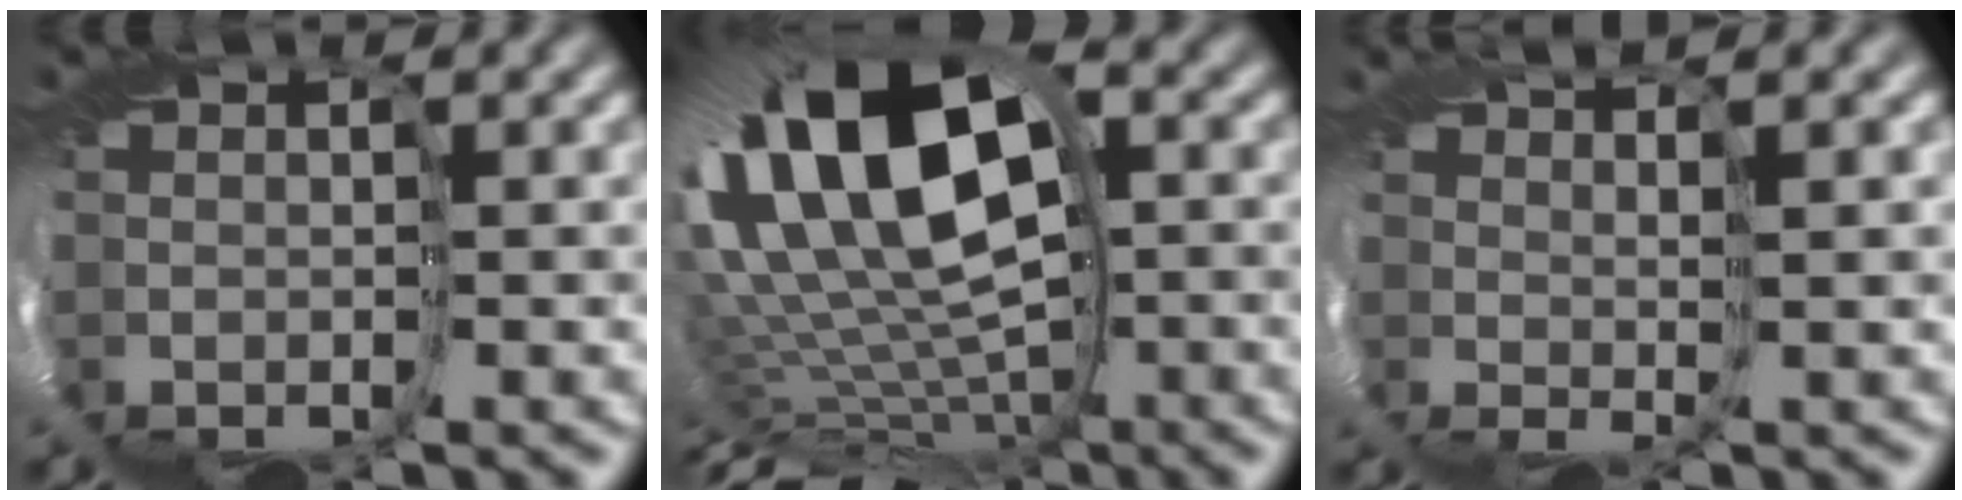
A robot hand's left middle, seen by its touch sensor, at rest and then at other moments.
{"total": 15.3, "force": [3.2, 8.3, 12.4], "torque": [-0.244, 0.014, 0.064]}
{"total": 2.0, "force": [1.3, -1.3, 0.7], "torque": [-0.017, 0.002, 0.020]}